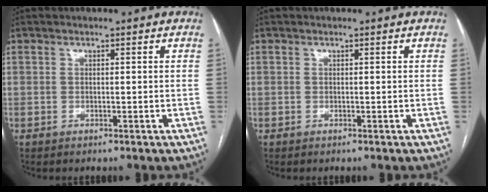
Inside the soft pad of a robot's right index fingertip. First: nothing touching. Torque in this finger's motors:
{"motor_torque": [0.00, 0.00, 0.01, 0.00]}